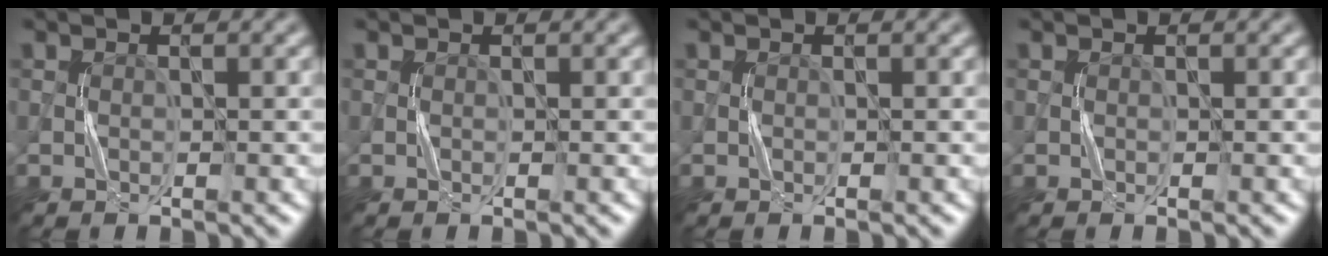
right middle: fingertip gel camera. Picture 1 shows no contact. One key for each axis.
{"total": 0.0}
{"total": 0.0}
{"total": 0.0}